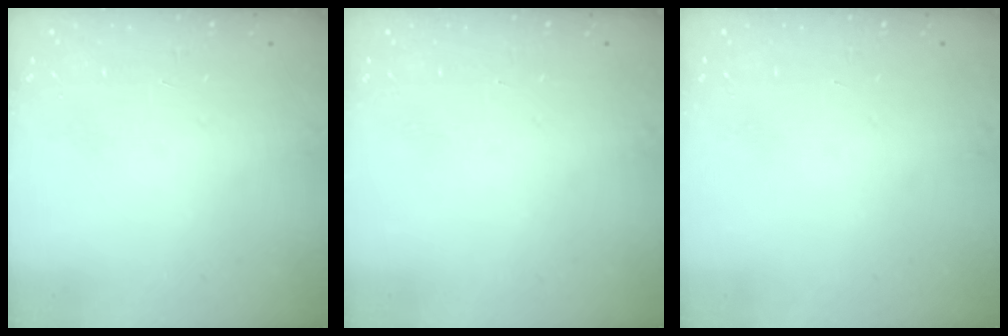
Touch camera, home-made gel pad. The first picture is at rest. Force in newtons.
{"total": 0.0}
{"total": 0.0}